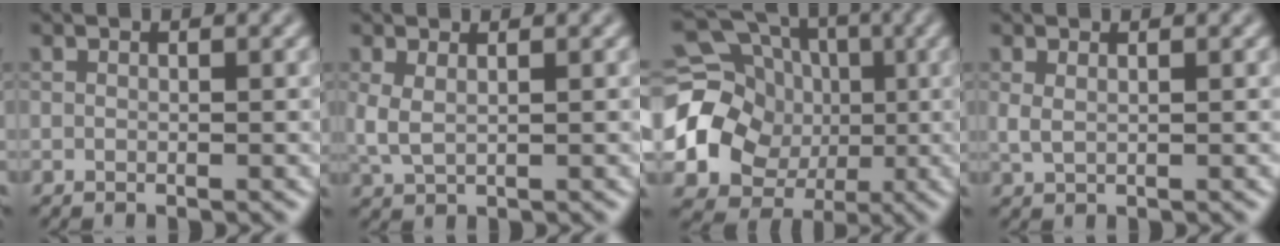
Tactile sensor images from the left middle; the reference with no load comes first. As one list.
[{"total": 1.8, "force": [0.6, 0.8, 1.5], "torque": [-0.042, -0.001, 0.014]}, {"total": 18.7, "force": [-0.3, 16.9, 8.1], "torque": [-0.175, 0.001, -0.028]}, {"total": 1.0, "force": [0.5, 0.4, 0.8], "torque": [-0.019, -0.002, 0.012]}]